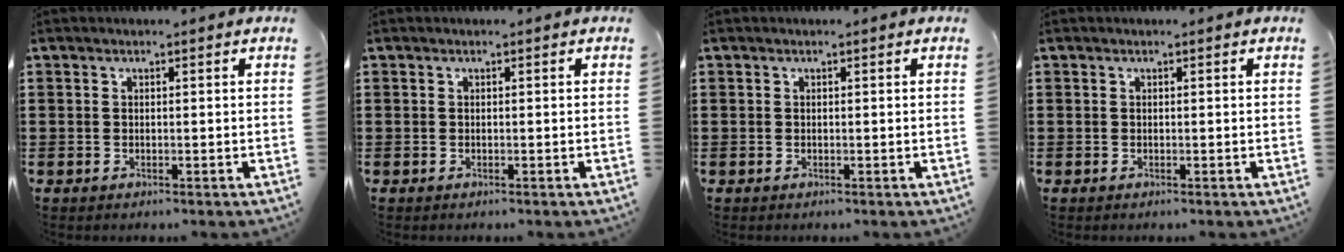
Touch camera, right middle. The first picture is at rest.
{"total": 0.0}
{"total": 0.0}
{"total": 0.0}